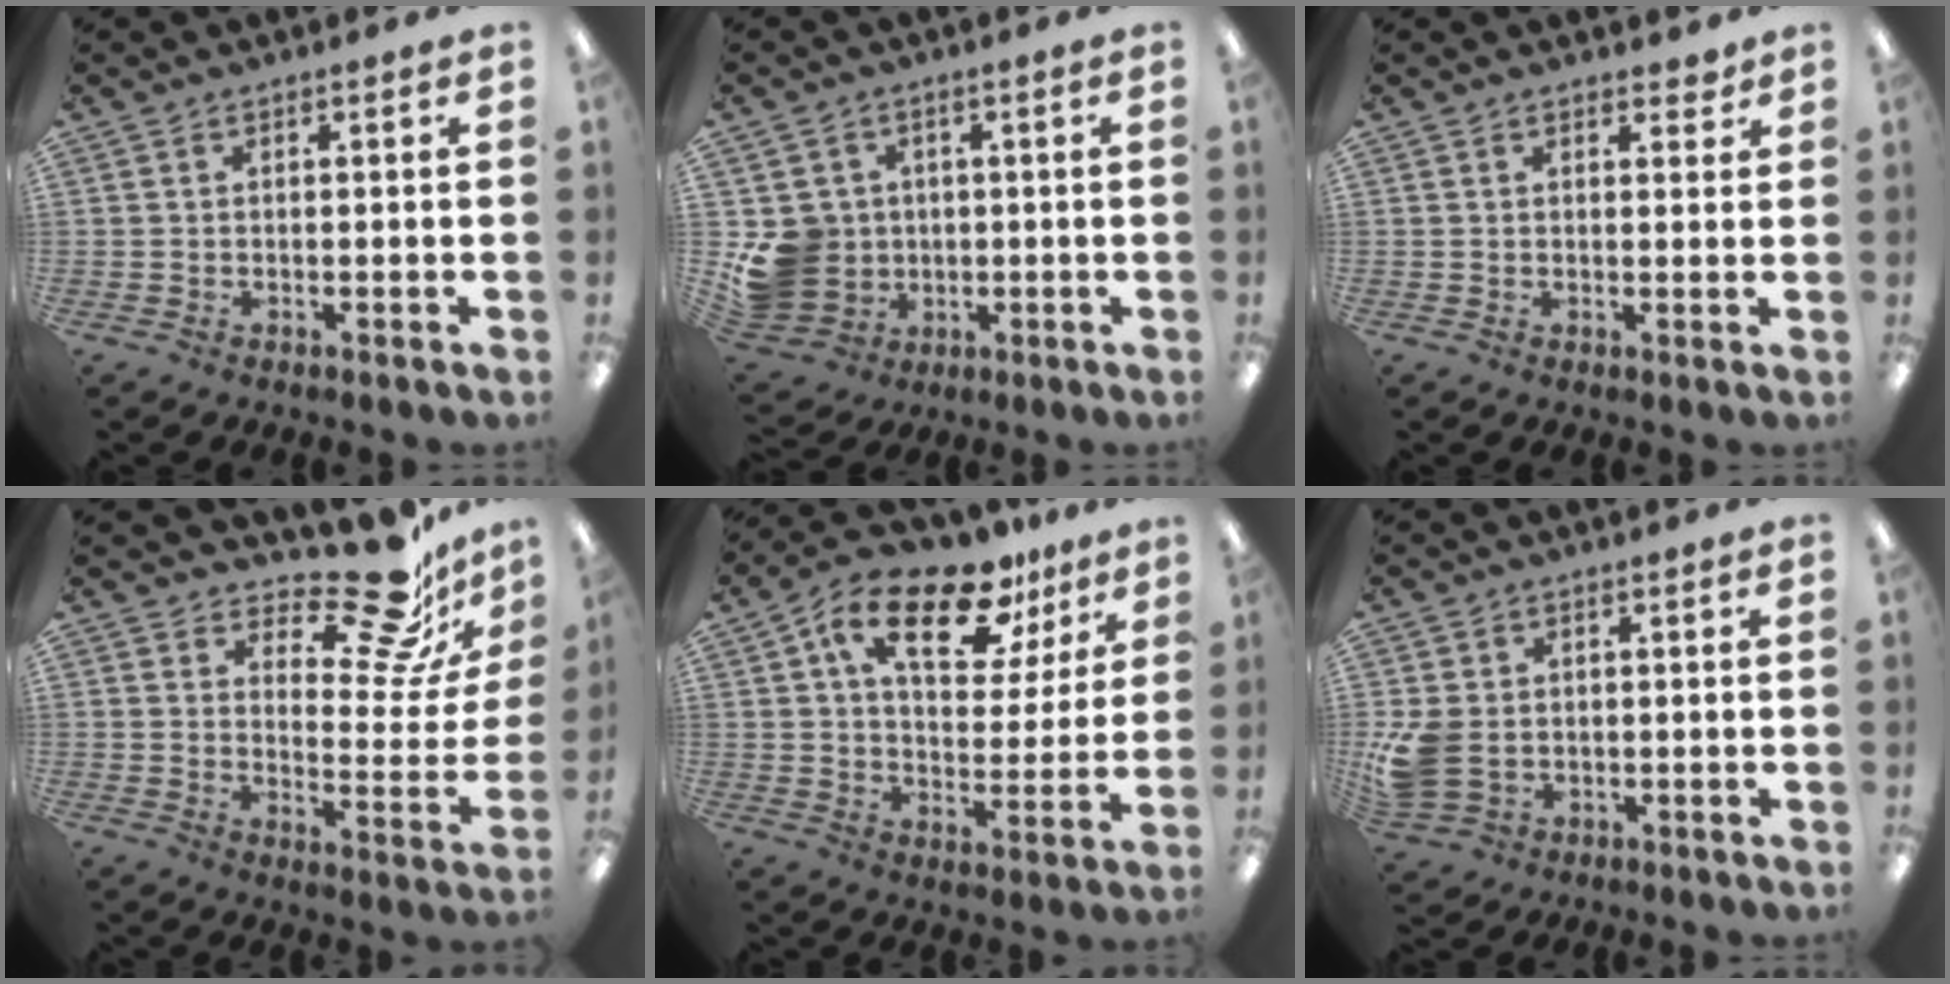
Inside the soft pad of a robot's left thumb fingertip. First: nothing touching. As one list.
[{"total": 10.0, "force": [-0.3, 9.5, 3.0], "torque": [-0.082, 0.008, 0.003]}, {"total": 1.8, "force": [1.5, 0.8, 0.6], "torque": [-0.005, -0.004, 0.027]}, {"total": 15.8, "force": [12.7, 5.1, 7.9], "torque": [-0.112, -0.097, 0.214]}, {"total": 17.6, "force": [10.3, 8.6, 11.4], "torque": [-0.181, -0.039, 0.173]}, {"total": 8.0, "force": [-0.2, 6.5, 4.7], "torque": [-0.100, 0.008, 0.002]}]